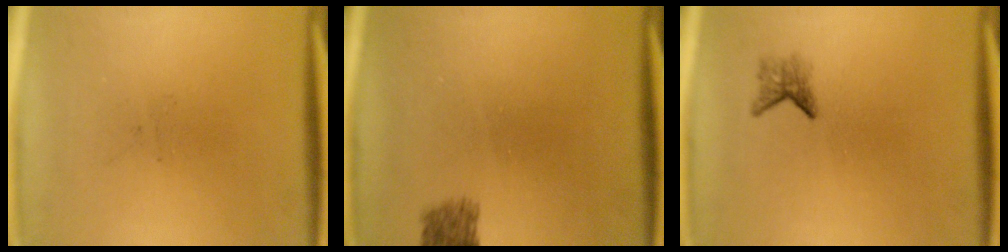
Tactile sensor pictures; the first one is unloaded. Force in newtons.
{"total": 2.5}
{"total": 1.6}